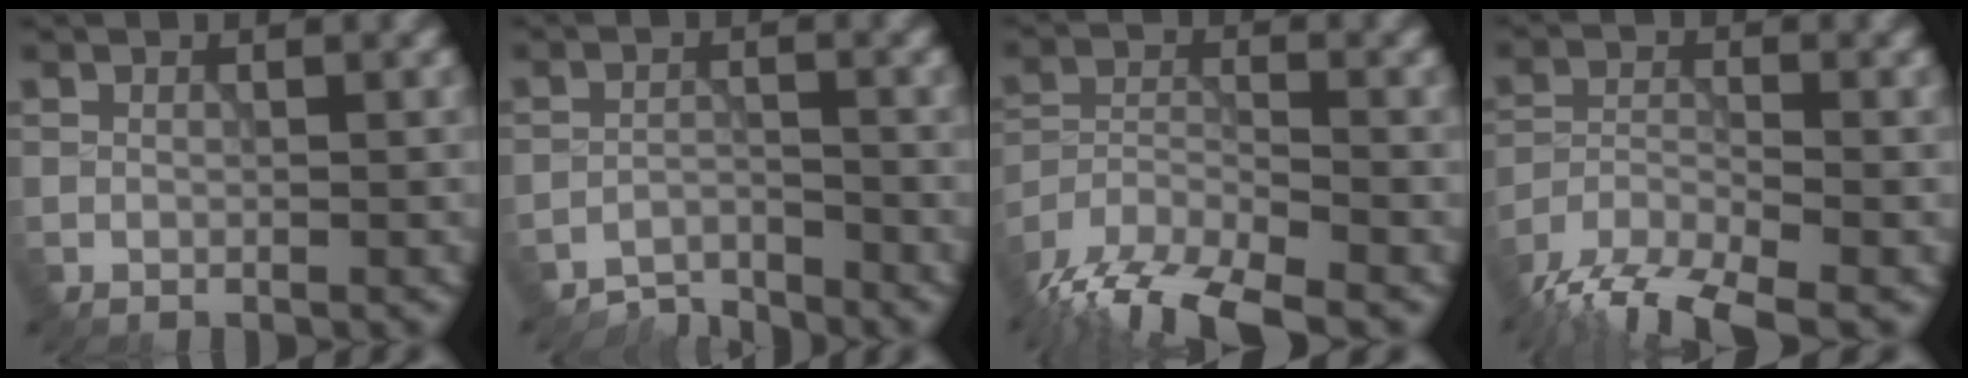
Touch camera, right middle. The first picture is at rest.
{"total": 3.3, "force": [-3.2, 0.5, 0.4], "torque": [-0.003, 0.000, -0.065]}
{"total": 8.9, "force": [-7.2, 2.6, 4.5], "torque": [-0.082, -0.015, -0.134]}
{"total": 7.8, "force": [-6.3, 2.1, 4.0], "torque": [-0.074, -0.011, -0.122]}